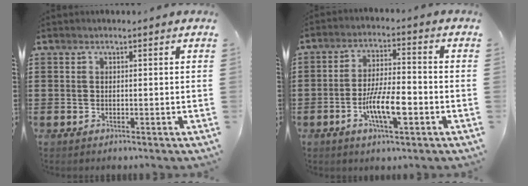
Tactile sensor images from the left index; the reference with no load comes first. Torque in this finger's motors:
{"motor_torque": [1.32, 0.42, 0.51, 0.14]}